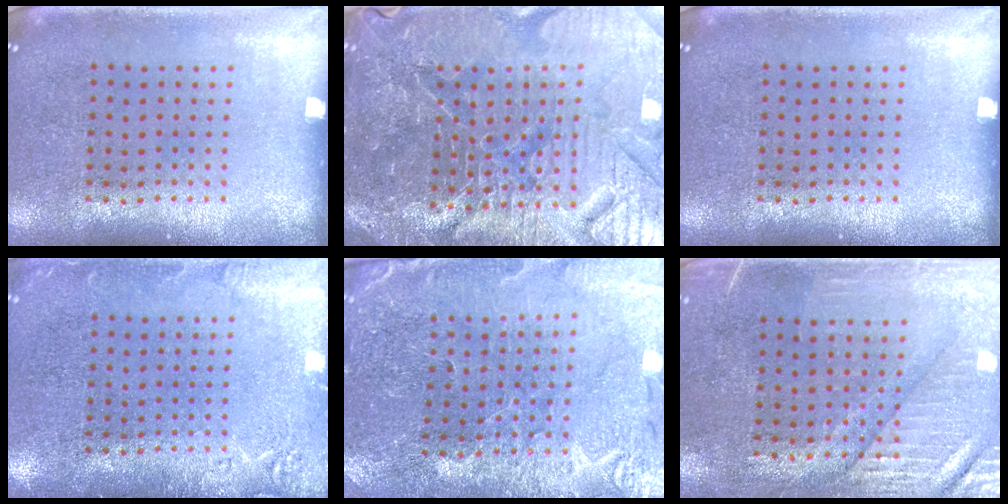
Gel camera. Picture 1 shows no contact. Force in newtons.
{"total": 6.2, "press": 5.7, "slide": 2.3}
{"total": 0.0}
{"total": 2.0, "press": 2.0, "slide": 0.4}
{"total": 1.3, "press": 1.2, "slide": 0.2}
{"total": 3.5, "press": 3.0, "slide": 1.8}